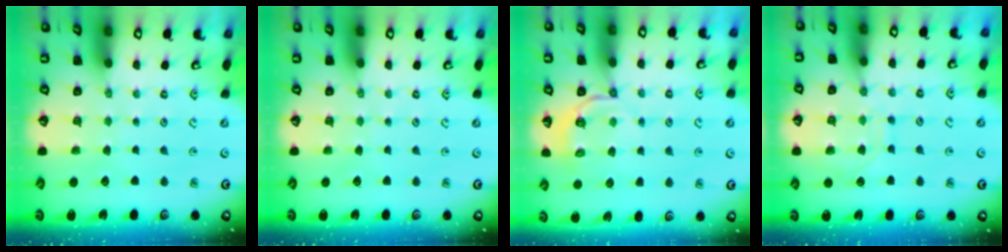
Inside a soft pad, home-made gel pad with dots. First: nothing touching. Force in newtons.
{"total": 0.0}
{"total": 5.8, "press": 5.5, "slide": 1.9}
{"total": 9.8, "press": 9.8, "slide": 0.9}